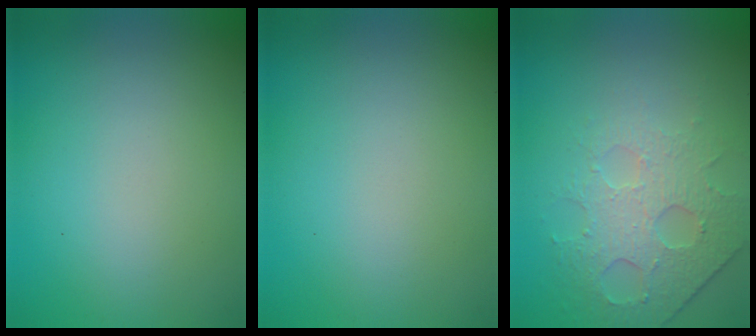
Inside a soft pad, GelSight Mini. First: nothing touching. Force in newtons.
{"total": 0.0}
{"total": 4.9, "press": 3.4, "slide": 3.6}